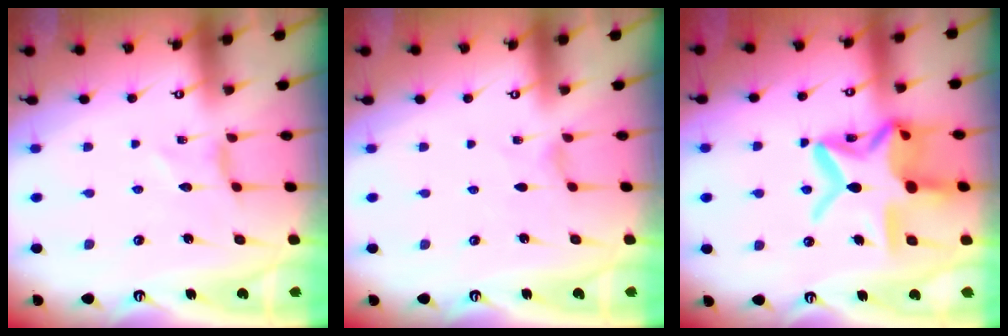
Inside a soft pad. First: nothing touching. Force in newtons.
{"total": 0.0}
{"total": 21.1, "press": 21.1, "slide": 1.7}